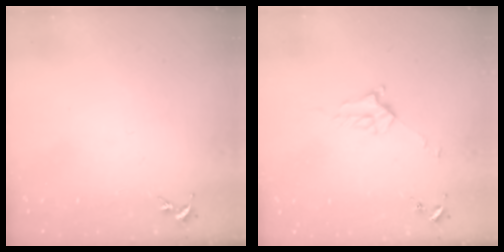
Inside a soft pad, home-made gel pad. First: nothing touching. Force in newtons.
{"total": 2.7, "press": 2.7, "slide": 0.3}